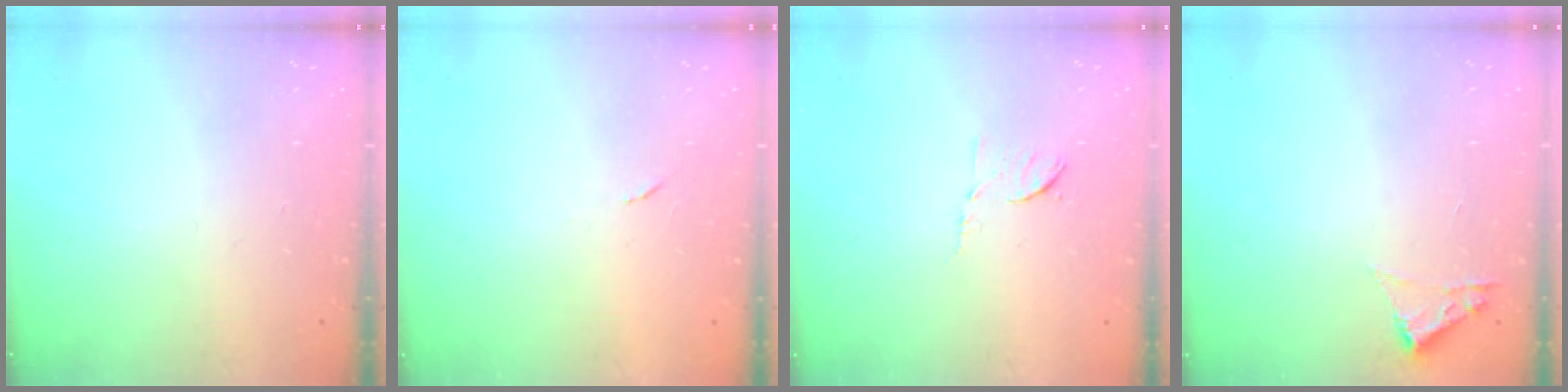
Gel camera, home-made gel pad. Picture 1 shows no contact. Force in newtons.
{"total": 3.5, "press": 3.3, "slide": 1.2}
{"total": 6.1, "press": 6.1, "slide": 0.7}
{"total": 1.8, "press": 1.8, "slide": 0.2}